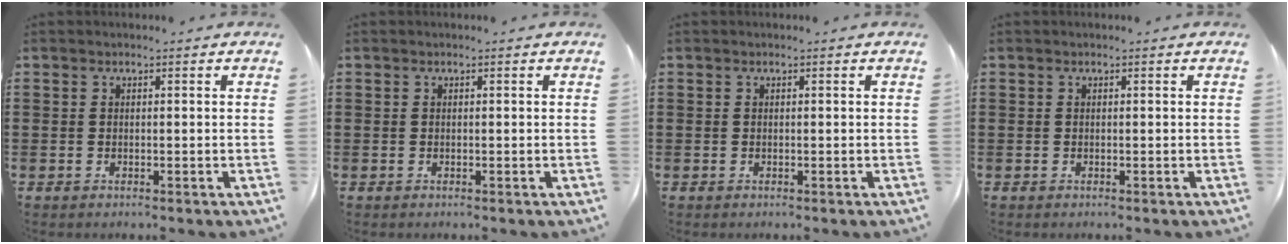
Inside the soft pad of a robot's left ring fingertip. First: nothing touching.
{"total": 0.0}
{"total": 0.0}
{"total": 0.0}